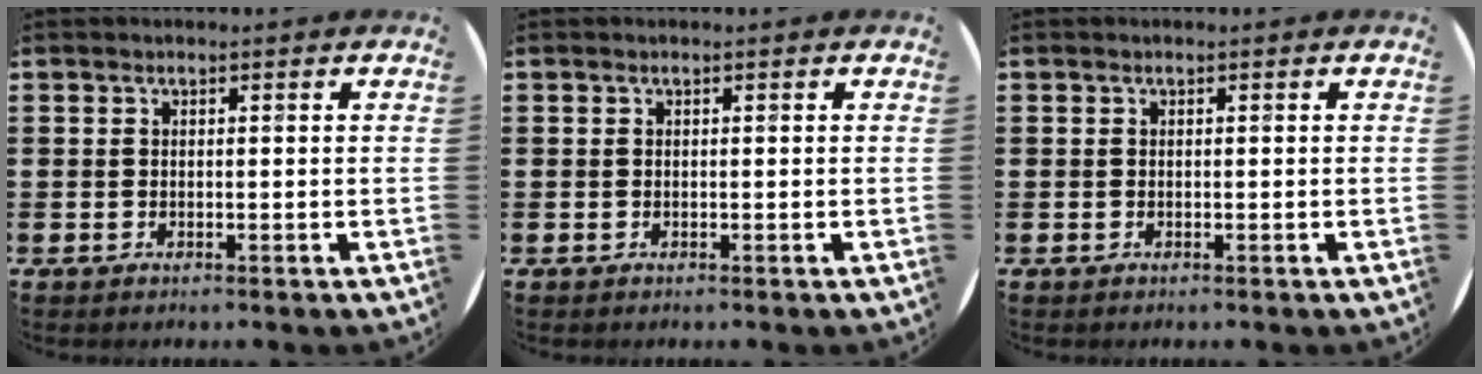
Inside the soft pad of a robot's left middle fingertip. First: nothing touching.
{"total": 0.0}
{"total": 0.0}